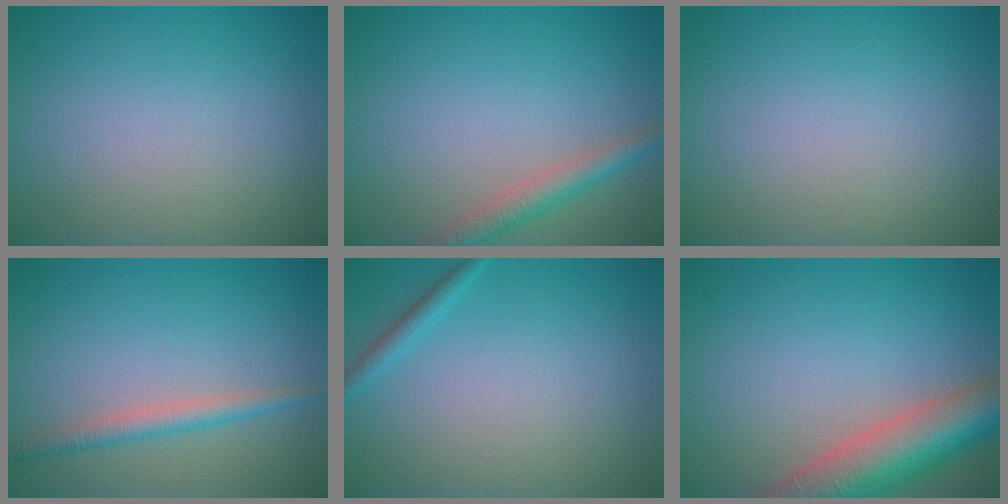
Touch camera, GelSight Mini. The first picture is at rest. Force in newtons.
{"total": 2.7, "press": 2.7, "slide": 0.1}
{"total": 0.0}
{"total": 2.2, "press": 2.2, "slide": 0.0}
{"total": 1.3, "press": 1.3, "slide": 0.1}
{"total": 8.9, "press": 8.8, "slide": 0.7}